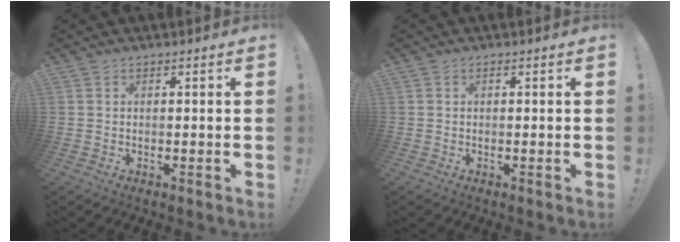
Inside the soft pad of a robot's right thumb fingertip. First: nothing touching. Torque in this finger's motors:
{"motor_torque": [0.13, 0.05, 0.22, -0.04, -0.01]}